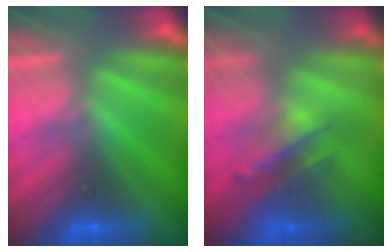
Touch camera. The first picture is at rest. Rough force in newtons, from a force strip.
{"total": 2.4}